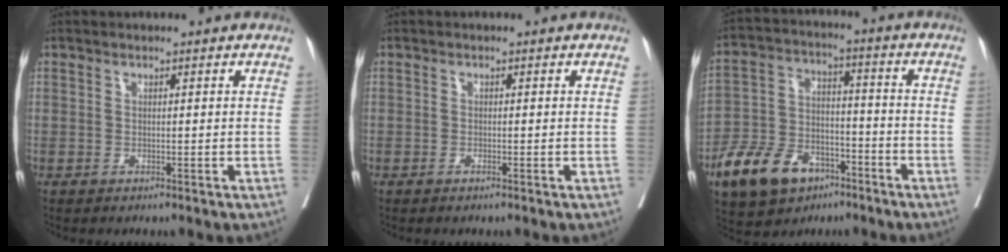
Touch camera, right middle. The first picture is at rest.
{"total": 0.5, "force": [-0.4, -0.1, 0.4], "torque": [-0.008, -0.001, -0.007]}
{"total": 12.7, "force": [-7.8, 7.5, 6.8], "torque": [-0.134, 0.005, -0.135]}